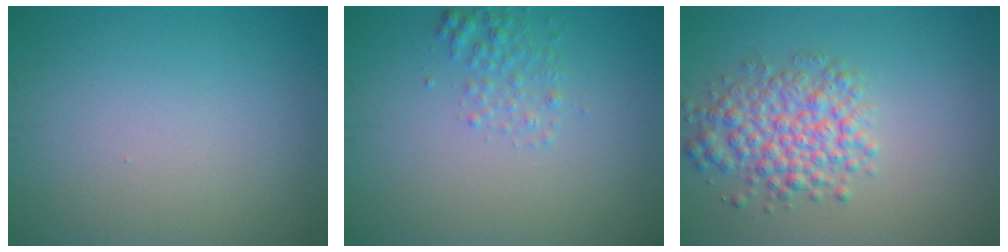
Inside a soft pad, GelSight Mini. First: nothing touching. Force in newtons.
{"total": 1.7, "press": 1.7, "slide": 0.1}
{"total": 4.8, "press": 4.8, "slide": 0.2}